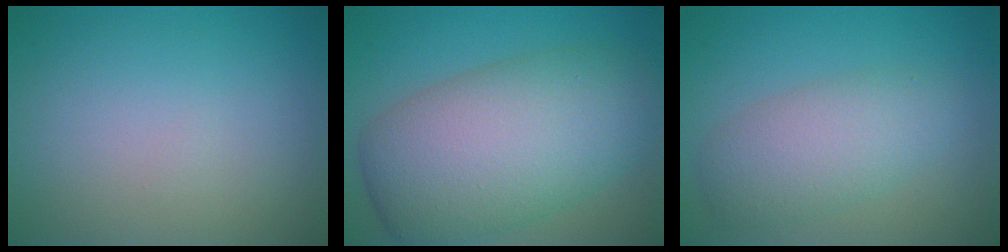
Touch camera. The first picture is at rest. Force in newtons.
{"total": 11.2, "press": 11.2, "slide": 0.6}
{"total": 4.5, "press": 4.5, "slide": 0.2}